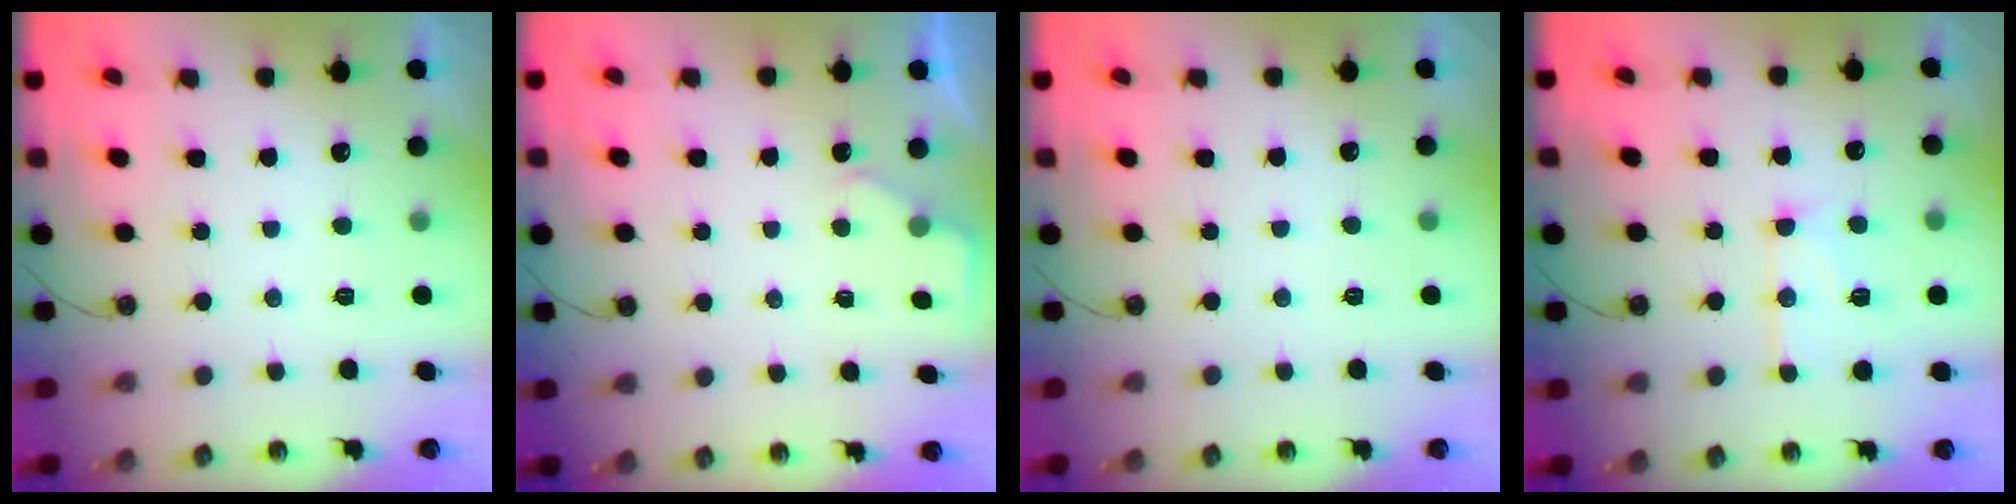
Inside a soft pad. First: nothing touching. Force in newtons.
{"total": 1.9, "press": 1.9, "slide": 0.3}
{"total": 2.0, "press": 1.9, "slide": 0.5}
{"total": 12.0, "press": 11.9, "slide": 1.1}